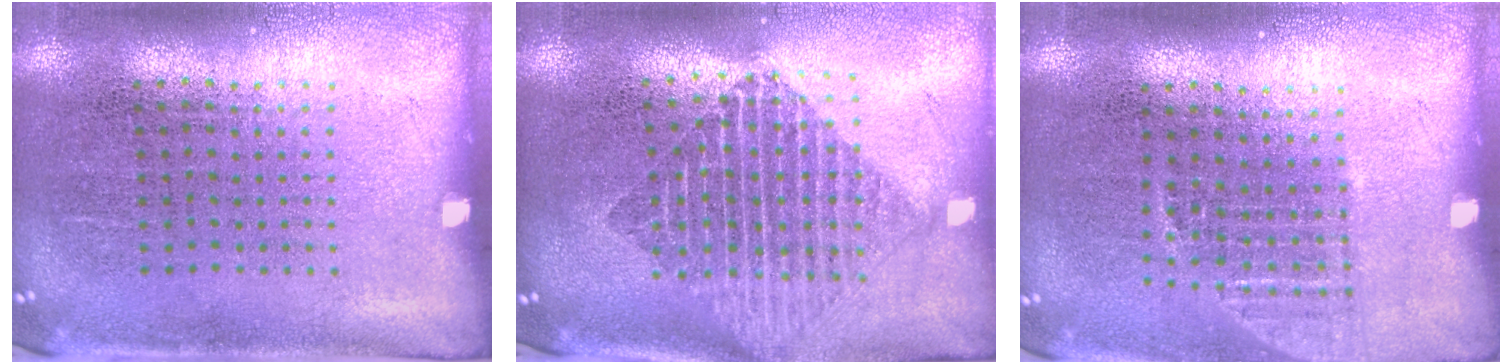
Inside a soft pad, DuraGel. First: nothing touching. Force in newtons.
{"total": 1.9, "press": 1.6, "slide": 1.1}
{"total": 1.1, "press": 1.0, "slide": 0.5}